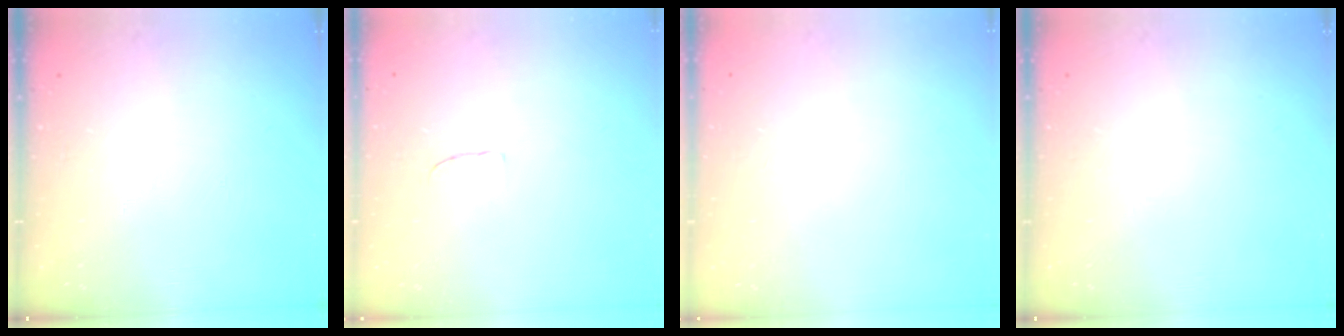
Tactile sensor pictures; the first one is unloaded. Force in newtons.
{"total": 3.3, "press": 3.3, "slide": 0.2}
{"total": 0.0}
{"total": 0.0}